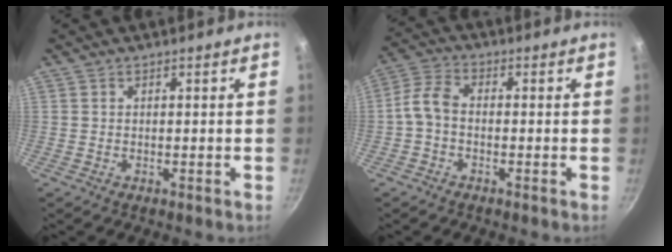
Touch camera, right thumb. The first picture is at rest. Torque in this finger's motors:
{"motor_torque": [-0.13, 0.45, 0.40, -0.79, 0.22]}